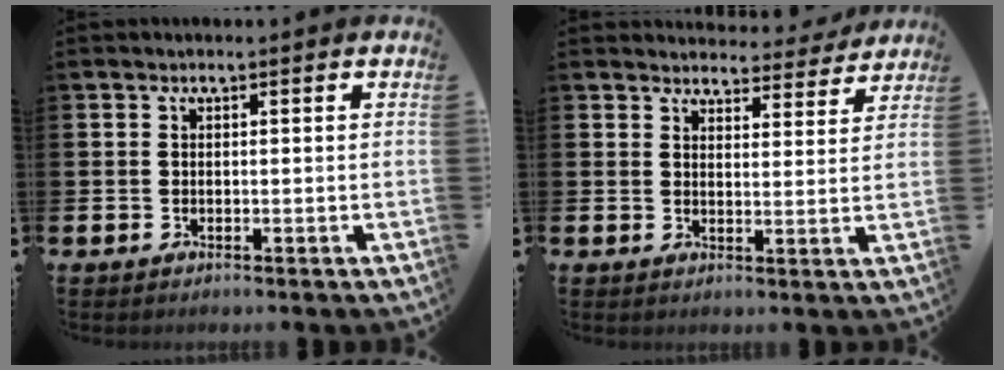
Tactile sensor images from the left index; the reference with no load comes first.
{"total": 4.1, "force": [4.1, 0.7, 0.1], "torque": [-0.006, -0.029, 0.071]}